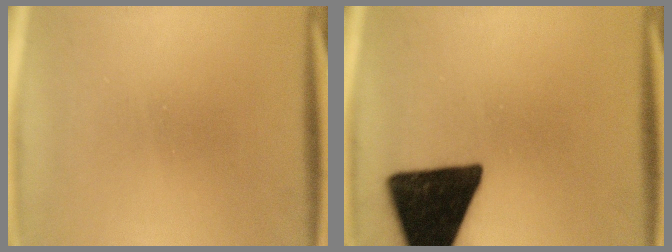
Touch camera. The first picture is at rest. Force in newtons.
{"total": 19.4}